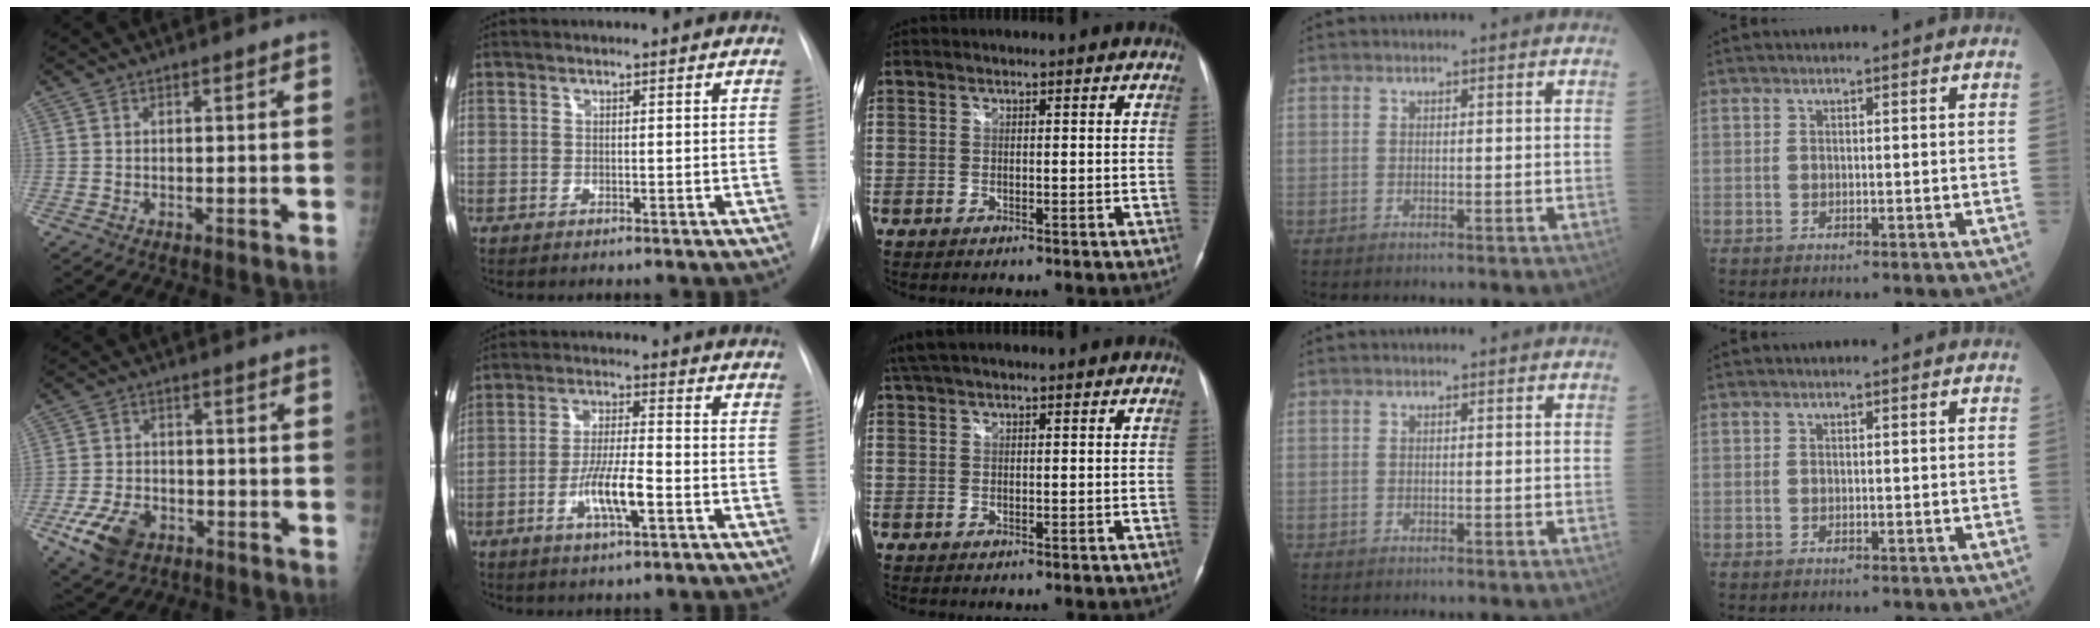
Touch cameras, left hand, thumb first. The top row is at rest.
{"thumb": {"total": 8.7, "force": [-4.2, 5.7, 5.1], "torque": [-0.092, 0.013, -0.069]}, "index": {"total": 7.5, "force": [-2.8, 1.1, 6.8], "torque": [-0.131, -0.002, -0.052]}, "middle": {"total": 3.9, "force": [3.1, 0.8, 2.2], "torque": [-0.044, 0.038, 0.060]}}